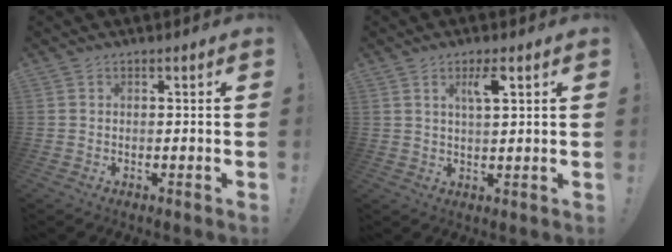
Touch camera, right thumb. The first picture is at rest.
{"total": 5.0, "force": [2.6, 1.0, 4.2], "torque": [-0.066, -0.007, 0.039]}